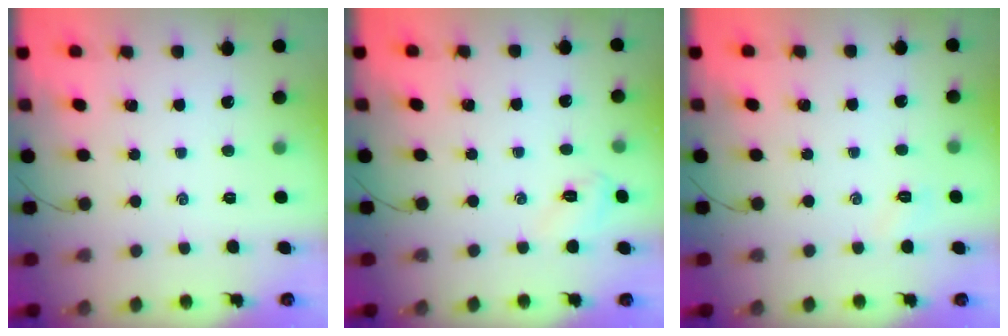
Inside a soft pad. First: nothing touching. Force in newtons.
{"total": 3.6, "press": 3.5, "slide": 1.0}
{"total": 2.7, "press": 2.6, "slide": 0.7}